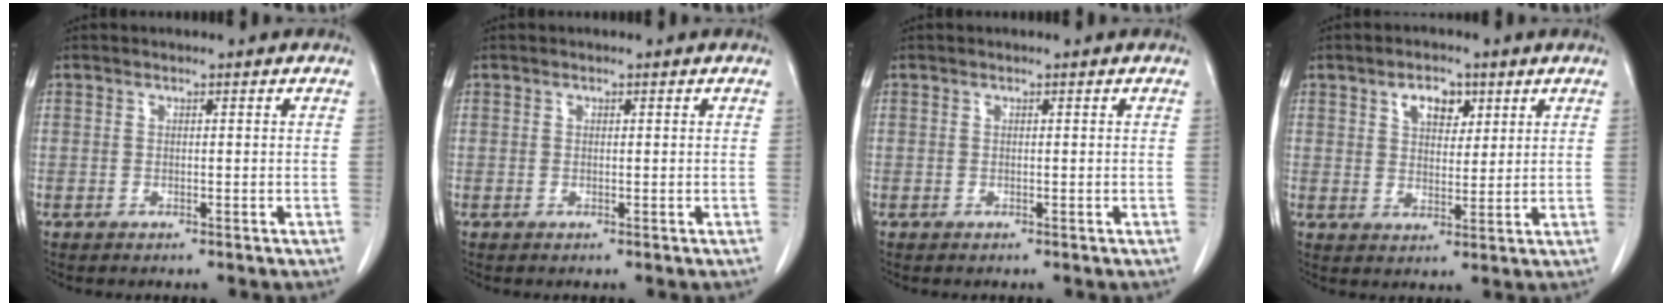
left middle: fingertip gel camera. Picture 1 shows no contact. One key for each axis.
{"total": 0.0}
{"total": 0.0}
{"total": 4.9, "fx": 2.6, "fy": 2.7, "fz": 3.2, "tx": -0.052, "ty": 0.005, "tz": 0.042}